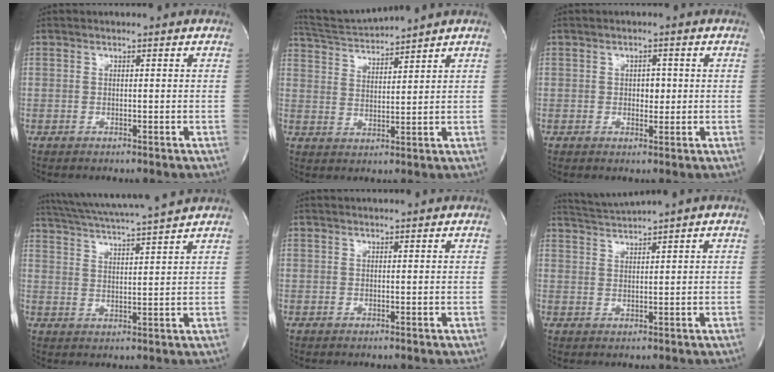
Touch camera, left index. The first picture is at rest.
{"total": 6.5, "force": [6.2, -1.7, 0.8], "torque": [-0.027, -0.002, 0.125]}
{"total": 2.0, "force": [-0.3, 1.3, 1.4], "torque": [-0.017, -0.008, -0.005]}
{"total": 12.8, "force": [11.6, -1.3, 5.3], "torque": [-0.105, -0.002, 0.174]}
{"total": 1.4, "force": [1.3, -0.2, 0.5], "torque": [-0.004, 0.004, 0.017]}
{"total": 3.1, "force": [2.5, -1.7, 0.1], "torque": [-0.004, -0.014, 0.055]}